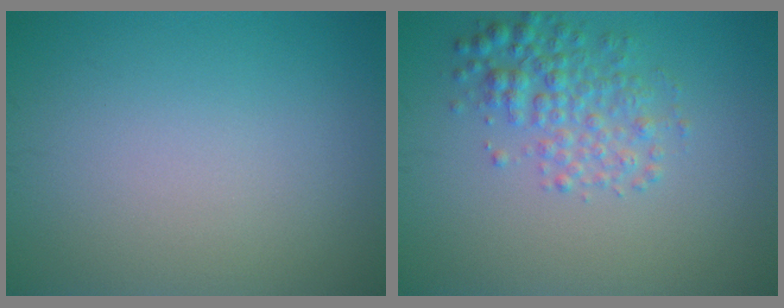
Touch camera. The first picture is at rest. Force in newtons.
{"total": 3.3, "press": 3.3, "slide": 0.1}